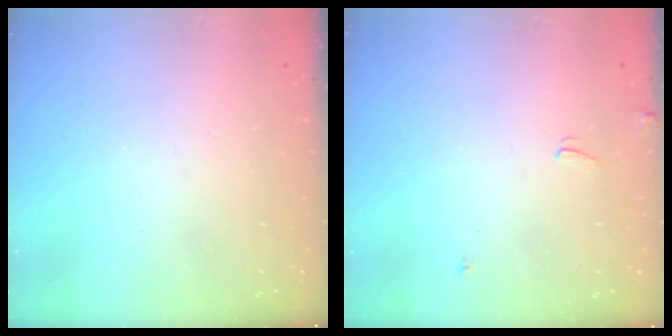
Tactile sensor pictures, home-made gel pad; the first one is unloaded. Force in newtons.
{"total": 3.5, "press": 3.5, "slide": 0.4}